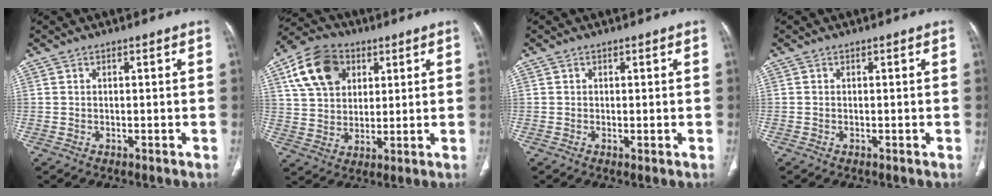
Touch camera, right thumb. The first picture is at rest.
{"total": 13.6, "force": [5.4, 9.9, 7.6], "torque": [-0.121, -0.003, 0.097]}
{"total": 0.6, "force": [-0.1, 0.1, 0.6], "torque": [-0.015, -0.004, -0.001]}
{"total": 0.0}